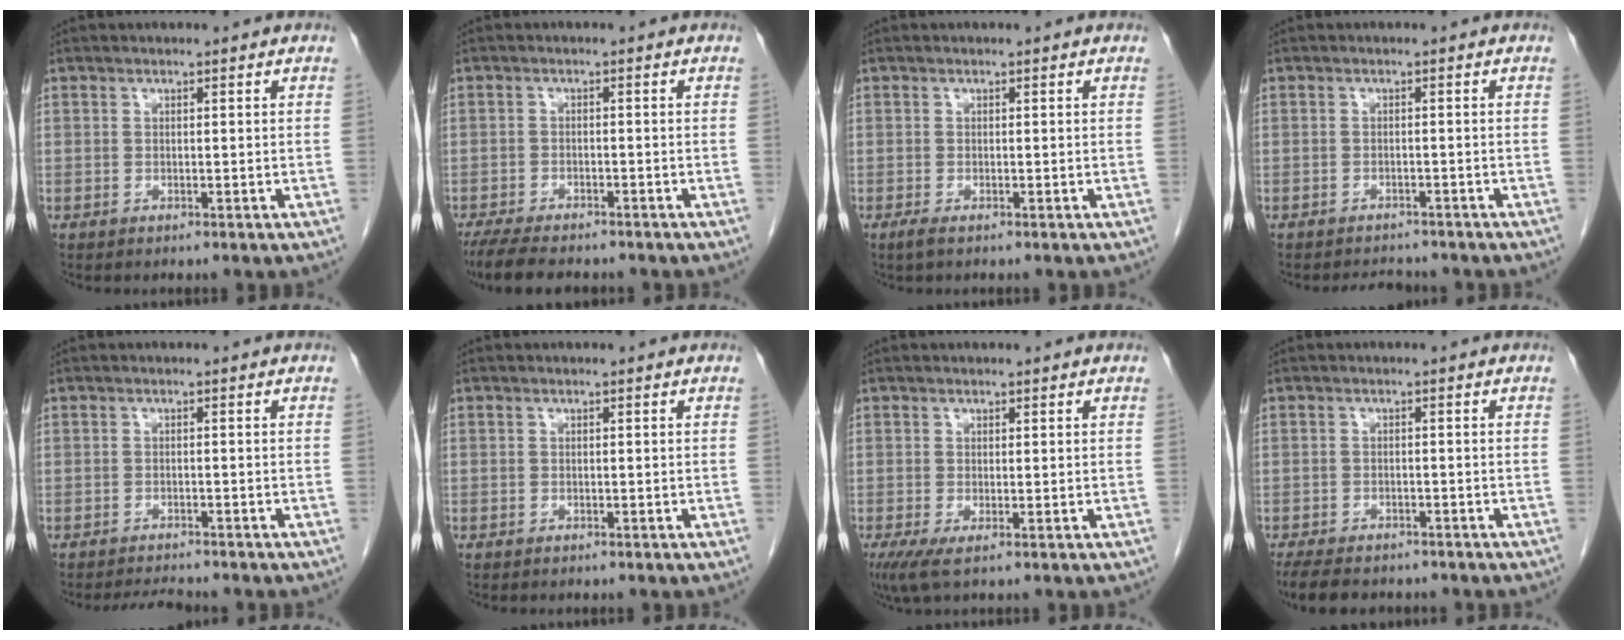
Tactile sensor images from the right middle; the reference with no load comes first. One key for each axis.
{"total": 8.7, "fx": -7.3, "fy": 2.1, "fz": 4.2, "tx": -0.069, "ty": -0.016, "tz": -0.114}
{"total": 1.0, "fx": -0.6, "fy": 0.1, "fz": 0.7, "tx": -0.020, "ty": -0.004, "tz": -0.011}
{"total": 3.6, "fx": -3.4, "fy": 1.2, "fz": 0.4, "tx": -0.007, "ty": -0.004, "tz": -0.047}
{"total": 2.9, "fx": -2.9, "fy": 0.1, "fz": 0.4, "tx": -0.011, "ty": -0.012, "tz": -0.045}
{"total": 0.0}
{"total": 2.7, "fx": -1.0, "fy": 0.4, "fz": 2.4, "tx": -0.050, "ty": -0.012, "tz": -0.013}
{"total": 9.1, "fx": -7.5, "fy": 3.2, "fz": 3.9, "tx": -0.069, "ty": -0.008, "tz": -0.106}